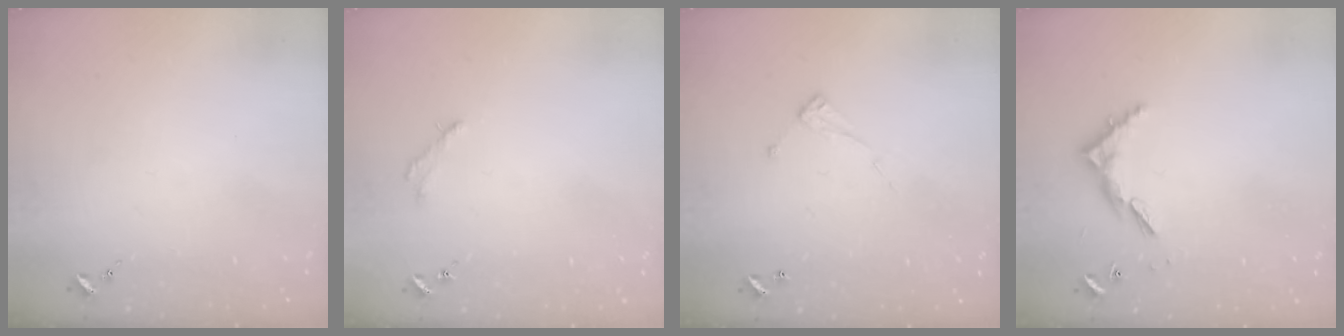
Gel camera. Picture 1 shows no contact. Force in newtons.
{"total": 2.5, "press": 2.5, "slide": 0.2}
{"total": 6.9, "press": 6.9, "slide": 0.3}
{"total": 6.3, "press": 6.3, "slide": 0.5}